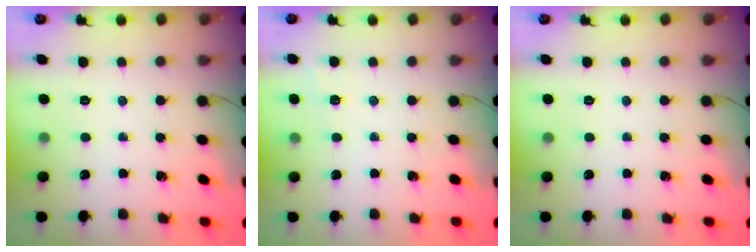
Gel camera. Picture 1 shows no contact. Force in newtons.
{"total": 1.9, "press": 0.9, "slide": 1.7}
{"total": 0.0}